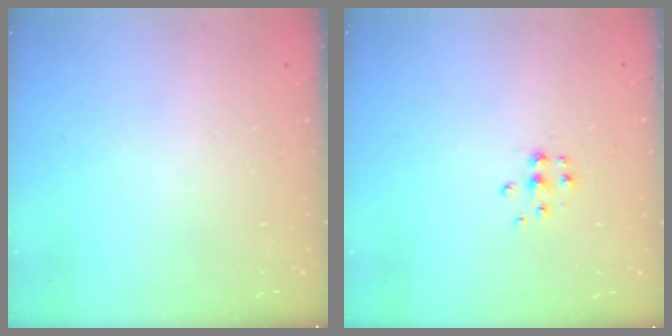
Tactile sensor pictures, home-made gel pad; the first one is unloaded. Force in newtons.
{"total": 5.7, "press": 5.6, "slide": 0.4}